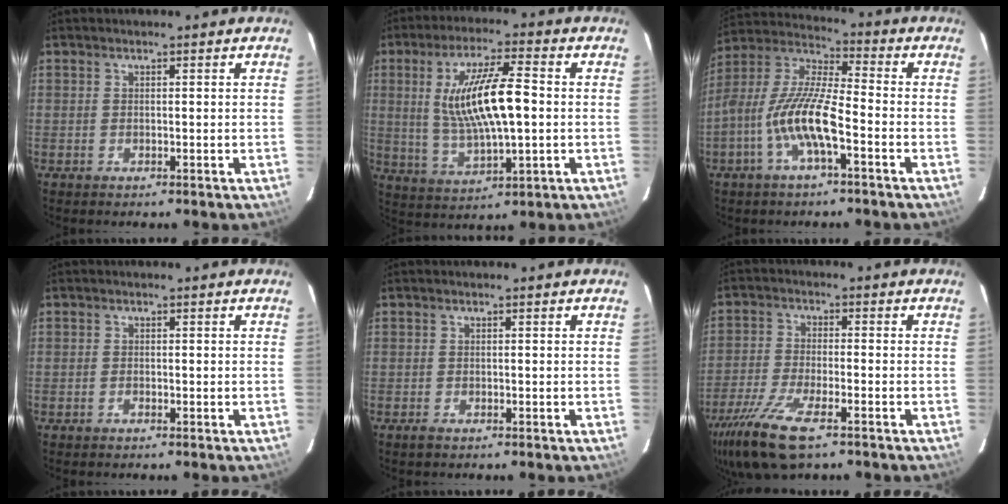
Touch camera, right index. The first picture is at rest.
{"total": 14.0, "force": [0.9, 3.7, 13.5], "torque": [-0.255, -0.001, 0.029]}
{"total": 12.3, "force": [-4.6, 2.8, 11.0], "torque": [-0.227, 0.002, -0.093]}
{"total": 0.5, "force": [-0.3, 0.3, 0.2], "torque": [-0.003, -0.001, -0.008]}
{"total": 0.8, "force": [-0.6, 0.2, 0.5], "torque": [-0.009, -0.001, -0.011]}
{"total": 12.7, "force": [-8.2, 3.5, 9.0], "torque": [-0.206, -0.037, -0.162]}